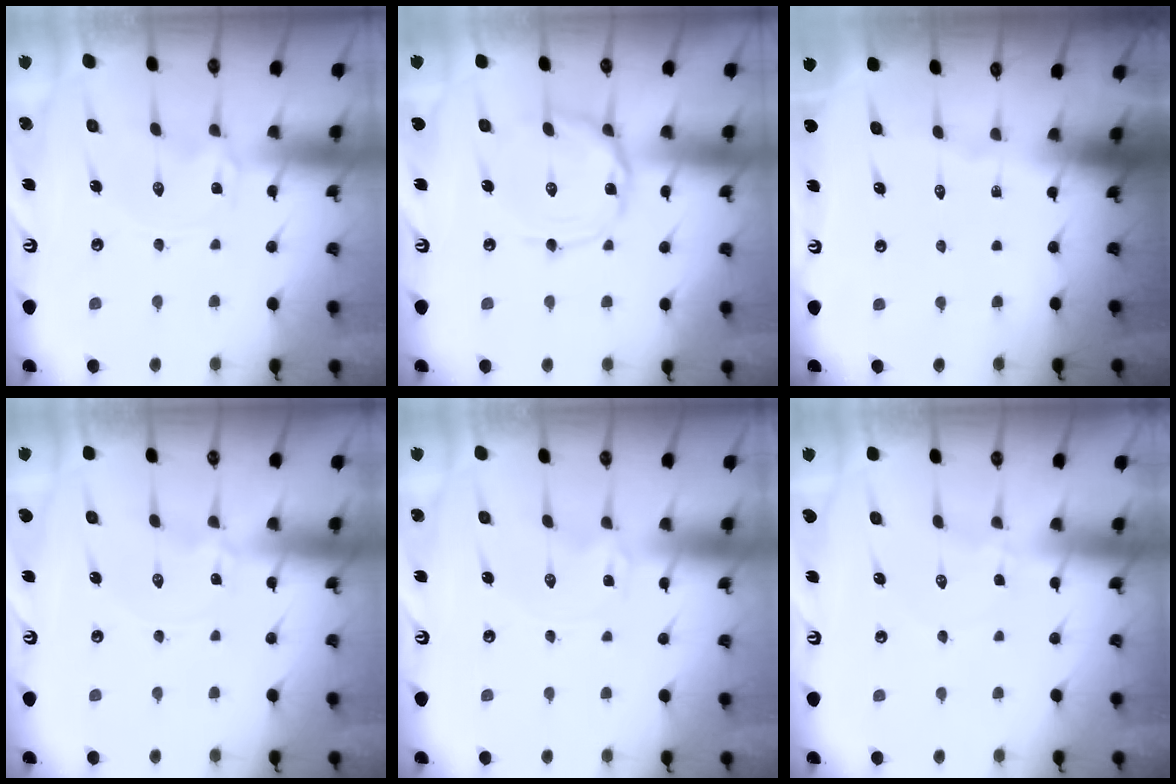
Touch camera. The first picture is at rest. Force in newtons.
{"total": 5.9, "press": 5.9, "slide": 0.3}
{"total": 0.0}
{"total": 0.0}
{"total": 0.0}
{"total": 1.0, "press": 1.0, "slide": 0.1}